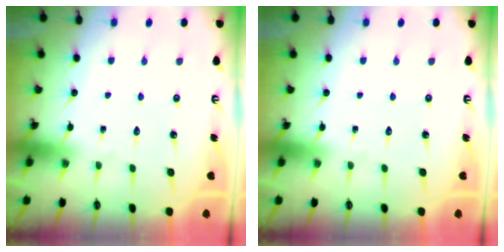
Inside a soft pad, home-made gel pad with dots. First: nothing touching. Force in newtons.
{"total": 0.0}